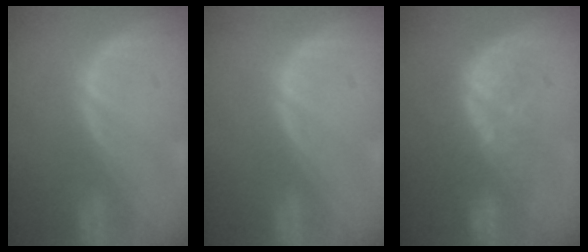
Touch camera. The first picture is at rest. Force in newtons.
{"total": 0.0}
{"total": 7.9, "press": 7.5, "slide": 2.5}